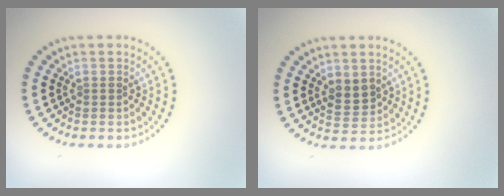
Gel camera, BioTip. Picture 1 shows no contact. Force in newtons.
{"total": 2.1, "press": 2.0, "slide": 0.6}